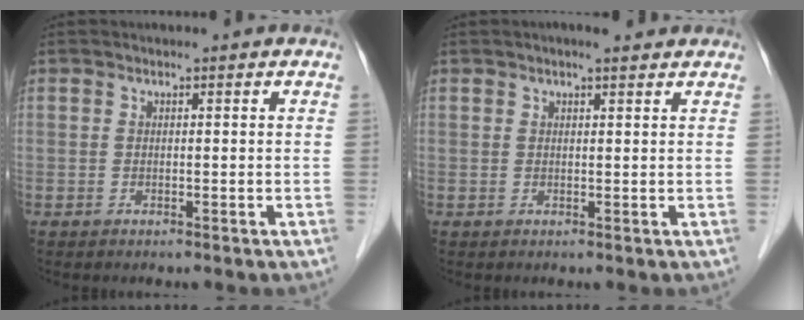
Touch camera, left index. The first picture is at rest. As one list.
[{"total": 2.6, "force": [2.0, 0.6, 1.6], "torque": [-0.025, 0.014, 0.028]}]